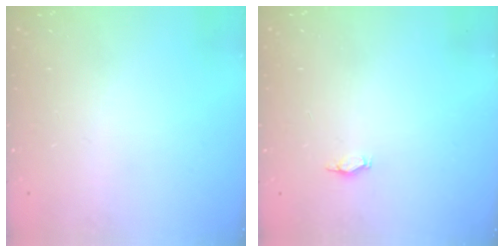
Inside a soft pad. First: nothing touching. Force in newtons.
{"total": 2.2, "press": 1.9, "slide": 1.2}